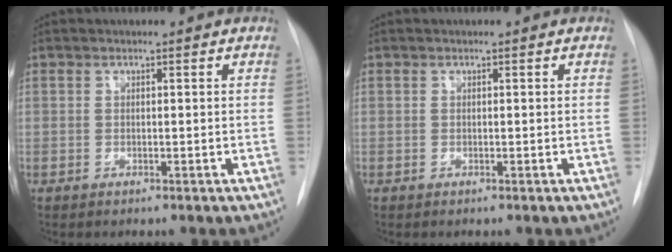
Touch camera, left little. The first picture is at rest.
{"total": 0.0}